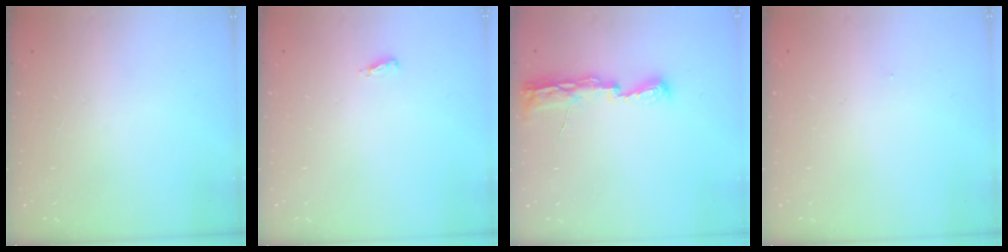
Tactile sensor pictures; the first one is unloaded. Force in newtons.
{"total": 3.7, "press": 3.6, "slide": 1.0}
{"total": 8.9, "press": 8.5, "slide": 2.3}
{"total": 5.3, "press": 0.3, "slide": 5.2}